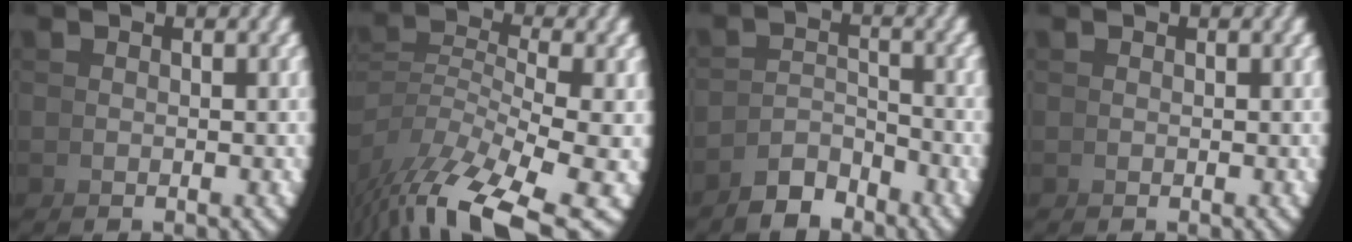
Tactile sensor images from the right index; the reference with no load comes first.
{"total": 7.0, "force": [-3.7, 2.8, 5.2], "torque": [-0.110, -0.037, -0.036]}
{"total": 3.3, "force": [-3.1, 0.1, 1.0], "torque": [0.001, -0.001, -0.052]}
{"total": 0.0}